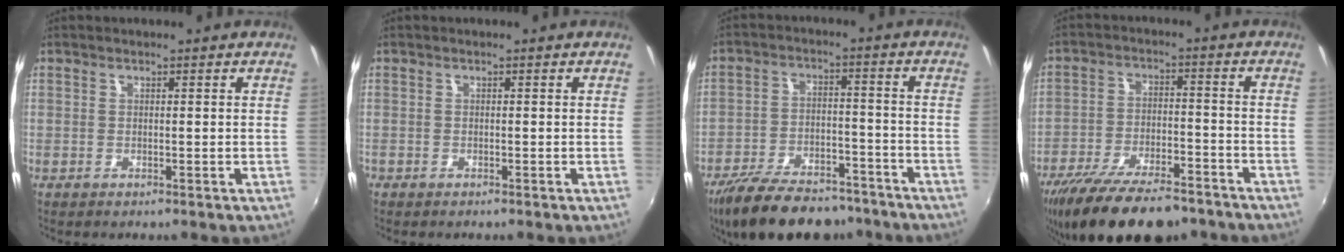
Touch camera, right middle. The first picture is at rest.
{"total": 0.6, "force": [-0.6, 0.2, 0.0], "torque": [-0.003, -0.003, -0.013]}
{"total": 19.9, "force": [-16.0, 7.5, 9.1], "torque": [-0.189, -0.015, -0.239]}
{"total": 18.8, "force": [-14.8, 5.9, 9.9], "torque": [-0.198, -0.034, -0.231]}